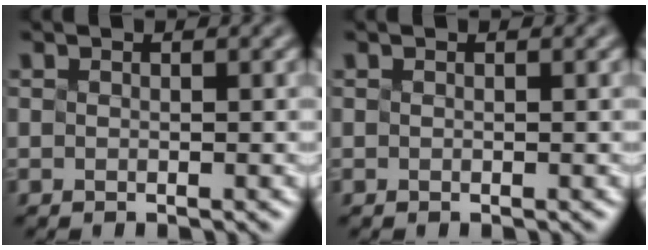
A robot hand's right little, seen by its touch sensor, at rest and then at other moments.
{"total": 0.0}